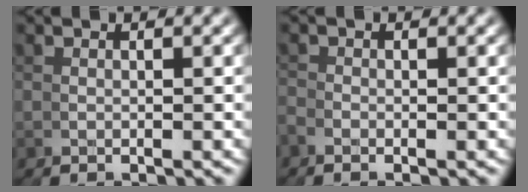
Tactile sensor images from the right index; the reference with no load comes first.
{"total": 2.1, "force": [-1.2, -0.7, -1.6], "torque": [0.025, 0.003, -0.027]}